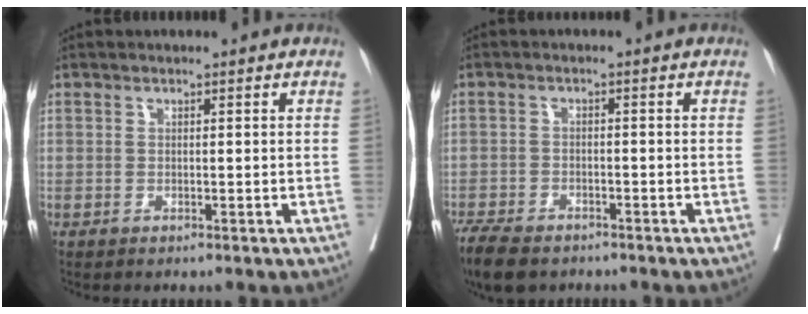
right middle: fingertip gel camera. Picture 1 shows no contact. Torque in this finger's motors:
{"motor_torque": [0.71, -0.74, 0.07, 0.06]}